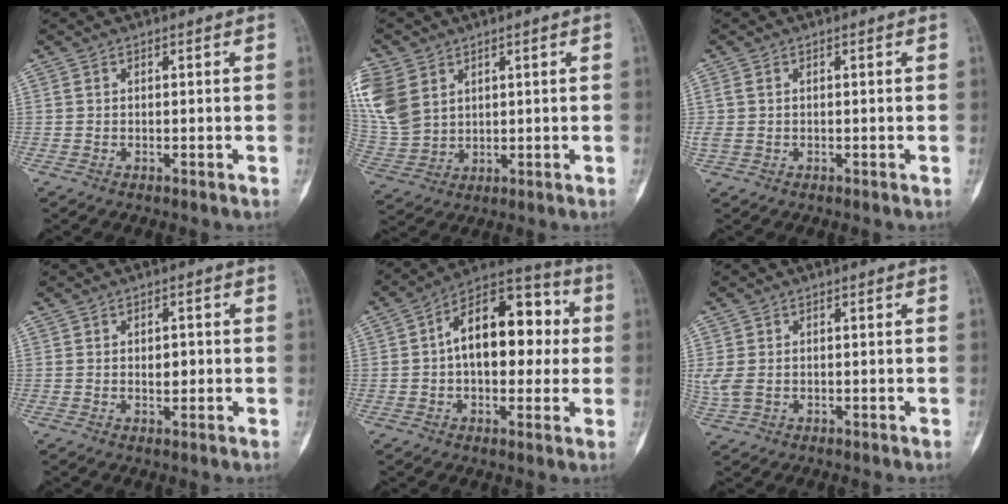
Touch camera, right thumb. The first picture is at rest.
{"total": 14.2, "force": [5.6, 10.6, 7.7], "torque": [-0.192, -0.003, 0.124]}
{"total": 2.7, "force": [0.2, 1.8, 2.0], "torque": [-0.079, 0.005, 0.006]}
{"total": 2.7, "force": [0.1, 1.6, 2.2], "torque": [-0.023, 0.000, 0.002]}
{"total": 17.6, "force": [1.8, 10.2, 14.3], "torque": [-0.180, 0.037, 0.019]}
{"total": 3.8, "force": [0.0, 2.8, 2.6], "torque": [-0.076, 0.003, 0.005]}